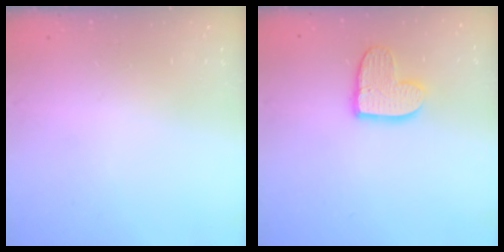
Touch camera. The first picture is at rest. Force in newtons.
{"total": 10.7, "press": 10.7, "slide": 0.8}